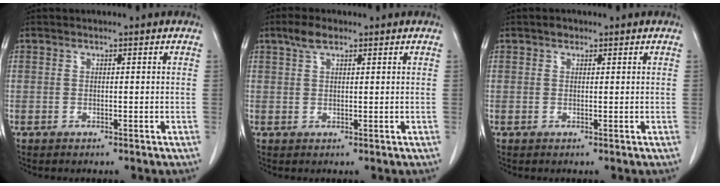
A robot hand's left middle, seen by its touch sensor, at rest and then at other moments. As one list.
[{"total": 2.9, "force": [1.9, 1.1, 1.9], "torque": [-0.042, 0.009, 0.037]}, {"total": 0.9, "force": [0.6, 0.6, 0.3], "torque": [-0.006, 0.002, 0.008]}]